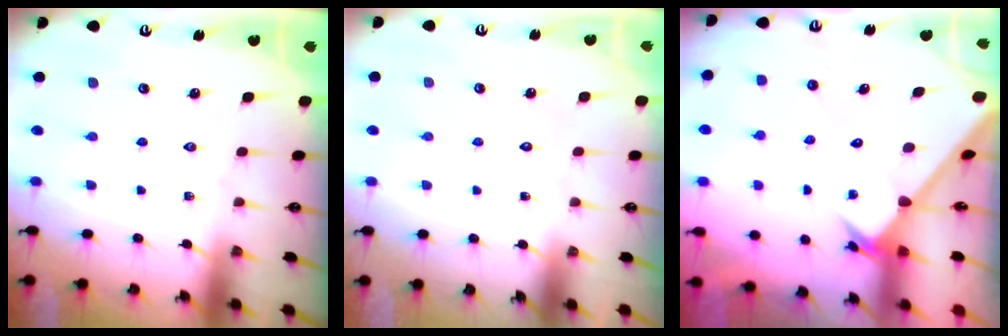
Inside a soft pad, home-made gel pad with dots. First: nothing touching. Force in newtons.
{"total": 1.8, "press": 1.7, "slide": 0.1}
{"total": 2.6, "press": 2.6, "slide": 0.2}